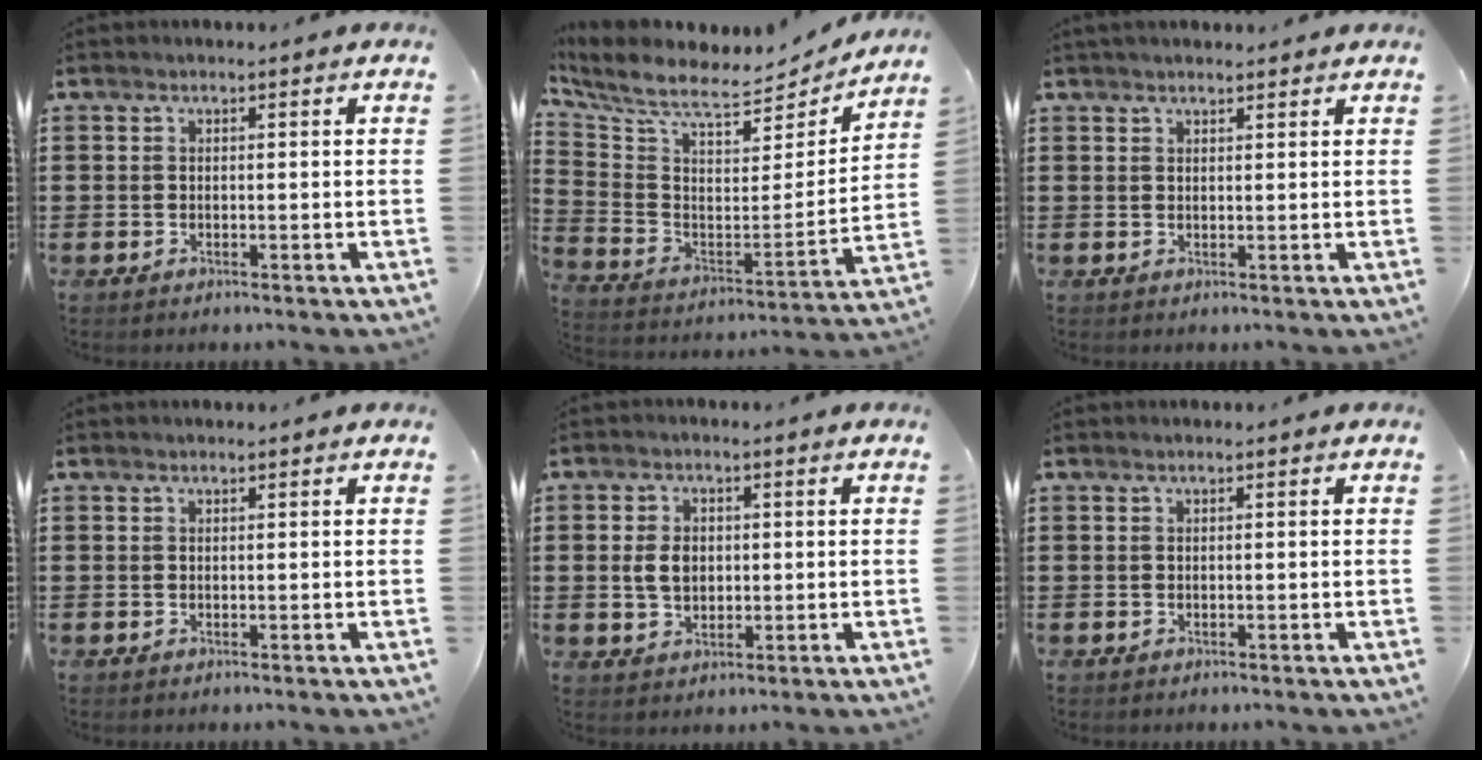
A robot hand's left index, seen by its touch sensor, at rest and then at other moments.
{"total": 8.3, "force": [7.2, 1.6, 3.8], "torque": [-0.108, -0.058, 0.122]}
{"total": 1.4, "force": [1.3, 0.3, 0.5], "torque": [-0.011, 0.002, 0.026]}
{"total": 0.0}
{"total": 4.2, "force": [0.4, 2.9, 2.9], "torque": [-0.070, 0.008, 0.003]}
{"total": 0.0}